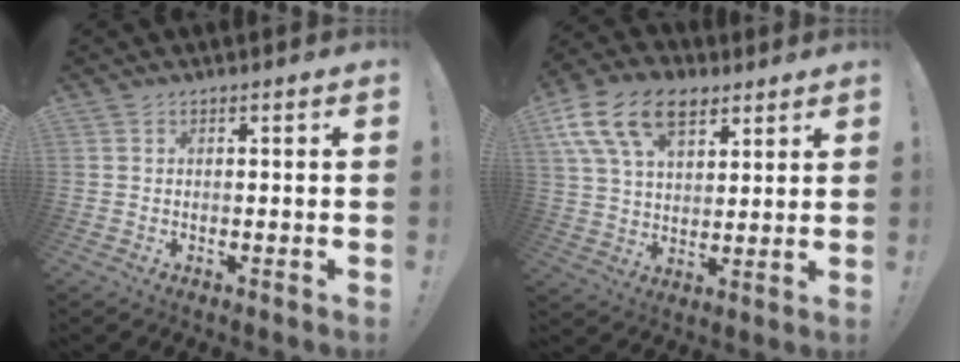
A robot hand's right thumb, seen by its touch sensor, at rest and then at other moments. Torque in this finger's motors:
{"motor_torque": [0.90, 2.33, 0.41, 0.04, 0.27]}